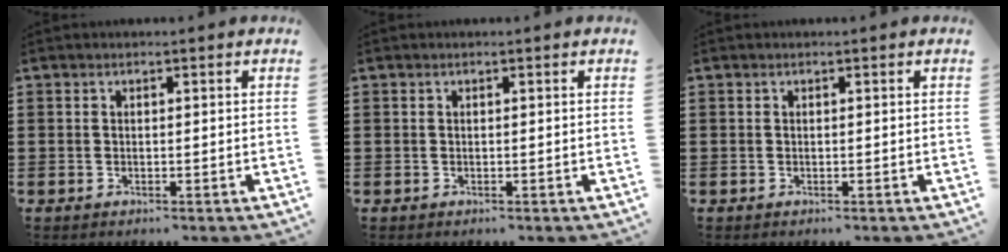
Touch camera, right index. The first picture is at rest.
{"total": 0.0}
{"total": 0.0}